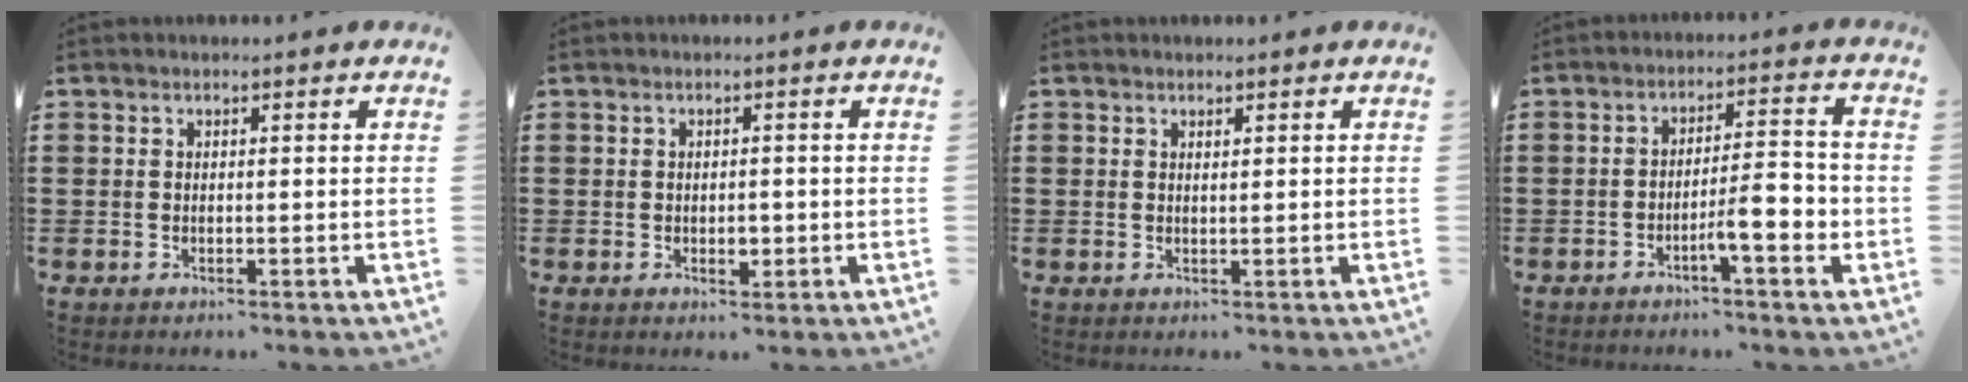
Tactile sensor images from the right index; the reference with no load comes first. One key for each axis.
{"total": 2.1, "fx": -0.4, "fy": 1.0, "fz": 1.8, "tx": -0.033, "ty": -0.001, "tz": -0.007}
{"total": 0.5, "fx": 0.4, "fy": 0.1, "fz": 0.3, "tx": -0.008, "ty": 0.001, "tz": 0.008}
{"total": 6.2, "fx": -2.6, "fy": 1.1, "fz": 5.5, "tx": -0.083, "ty": -0.001, "tz": -0.046}